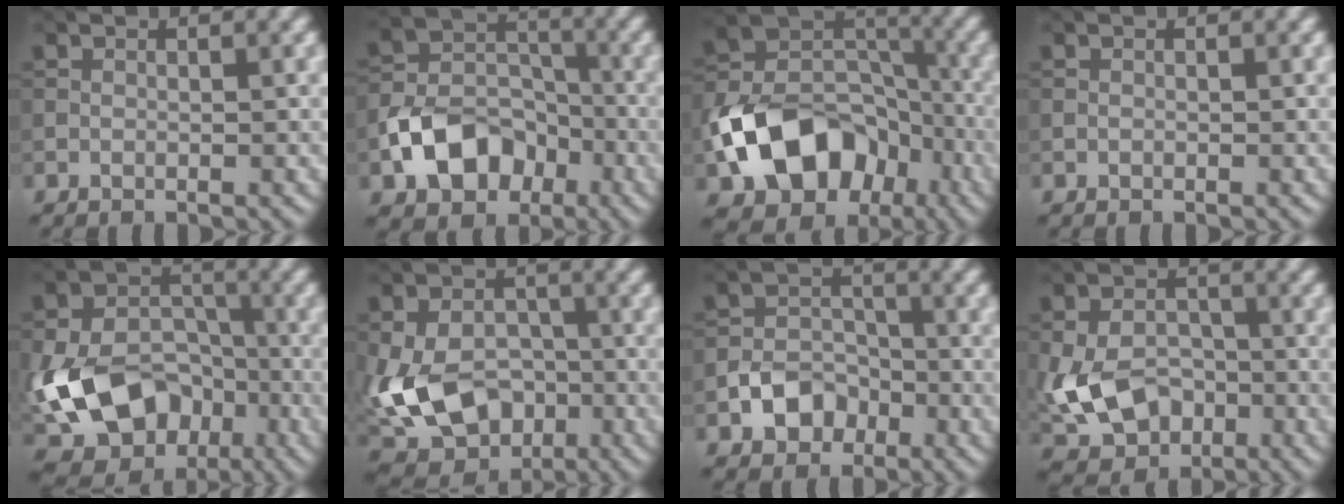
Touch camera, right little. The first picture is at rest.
{"total": 7.2, "force": [-3.3, 5.1, 3.8], "torque": [-0.068, -0.003, -0.064]}
{"total": 11.5, "force": [-5.1, 8.1, 6.4], "torque": [-0.114, 0.000, -0.097]}
{"total": 0.0}
{"total": 14.4, "force": [-4.5, 11.0, 8.2], "torque": [-0.151, -0.025, -0.088]}
{"total": 11.8, "force": [-2.7, 8.6, 7.6], "torque": [-0.152, -0.019, -0.051]}
{"total": 3.9, "force": [-1.9, 2.9, 1.7], "torque": [-0.025, 0.002, -0.036]}
{"total": 8.2, "force": [-1.9, 6.0, 5.3], "torque": [-0.117, -0.015, -0.038]}